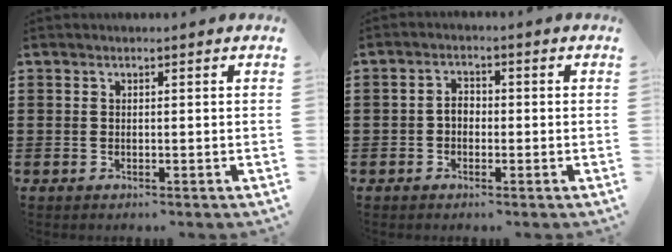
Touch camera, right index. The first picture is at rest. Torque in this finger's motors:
{"motor_torque": [0.46, -0.36, 0.22, 0.05]}